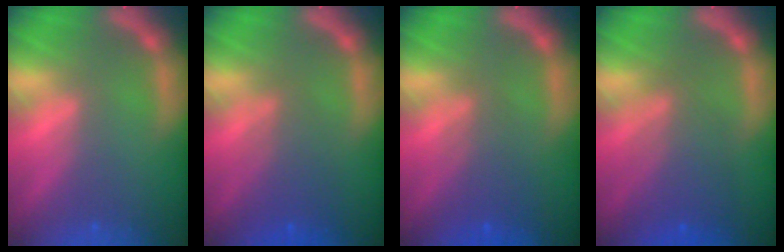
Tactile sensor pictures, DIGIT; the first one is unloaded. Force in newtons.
{"total": 4.1}
{"total": 3.6}
{"total": 5.6}